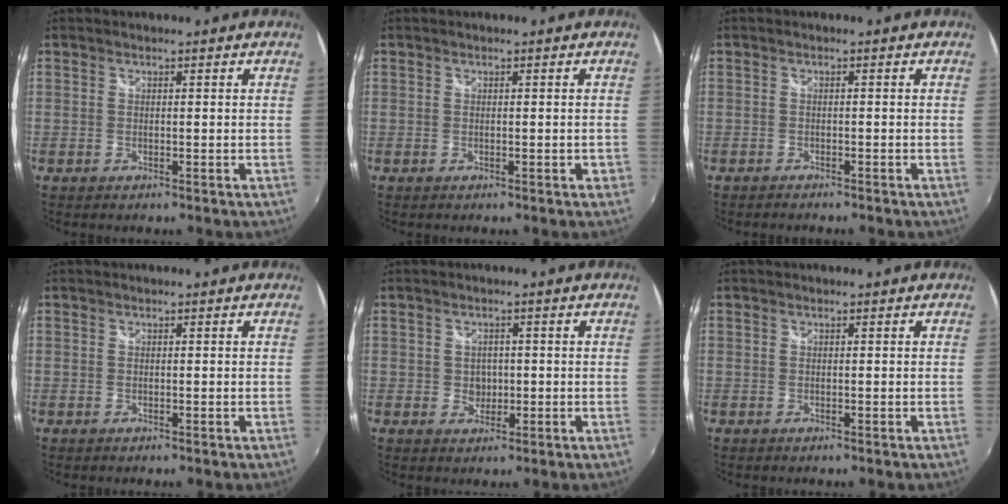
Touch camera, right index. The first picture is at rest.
{"total": 0.8, "force": [-0.3, 0.5, 0.6], "torque": [-0.005, 0.006, 0.002]}
{"total": 1.8, "force": [-1.8, 0.2, 0.4], "torque": [-0.020, -0.008, -0.031]}
{"total": 0.0}
{"total": 2.4, "force": [-0.1, 2.3, 0.8], "torque": [-0.011, 0.007, 0.004]}
{"total": 0.0}